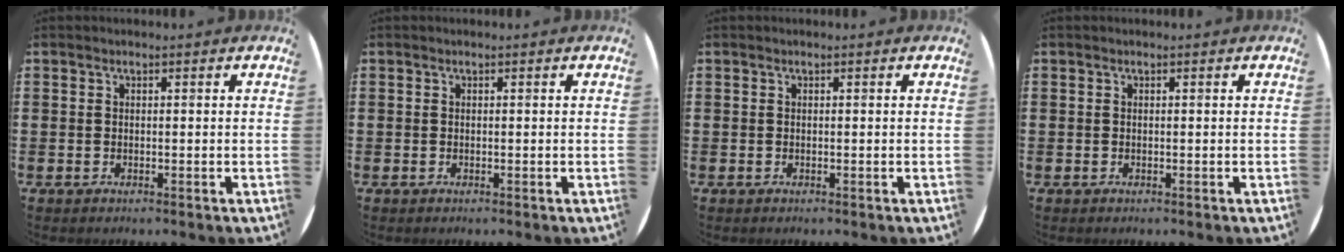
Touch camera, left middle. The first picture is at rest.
{"total": 0.0}
{"total": 0.0}
{"total": 0.0}